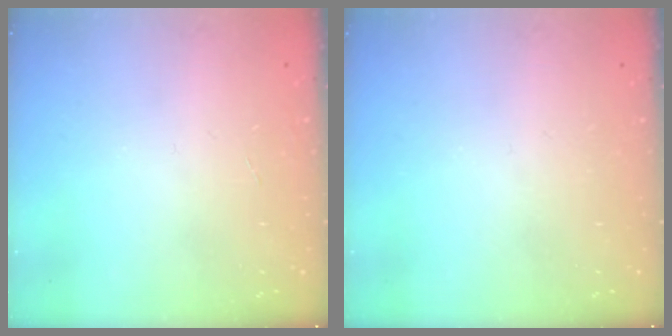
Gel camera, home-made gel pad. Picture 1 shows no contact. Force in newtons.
{"total": 0.0}